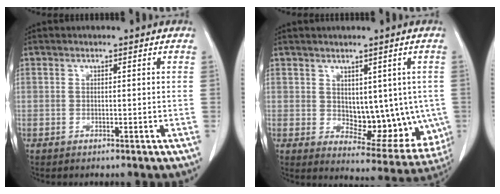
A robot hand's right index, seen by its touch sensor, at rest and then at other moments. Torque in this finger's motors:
{"motor_torque": [0.27, -0.01, 0.07, 0.01]}